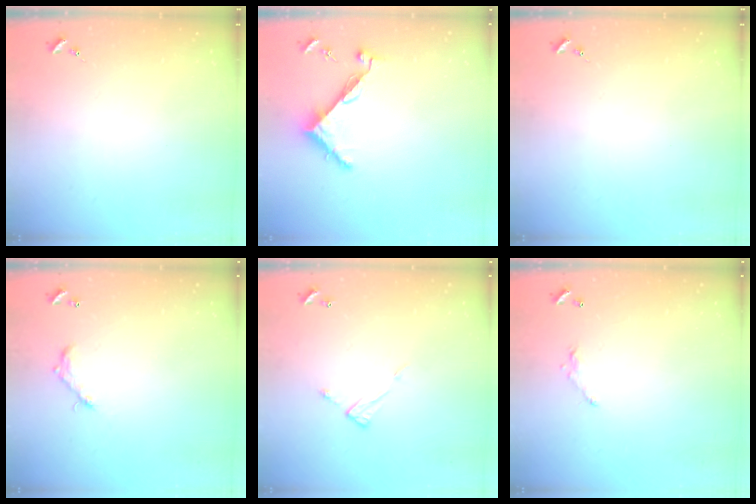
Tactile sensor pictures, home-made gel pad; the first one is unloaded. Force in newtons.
{"total": 6.8, "press": 6.8, "slide": 0.3}
{"total": 0.0}
{"total": 5.8, "press": 5.8, "slide": 0.3}
{"total": 6.7, "press": 6.7, "slide": 0.2}
{"total": 6.0, "press": 6.0, "slide": 0.4}